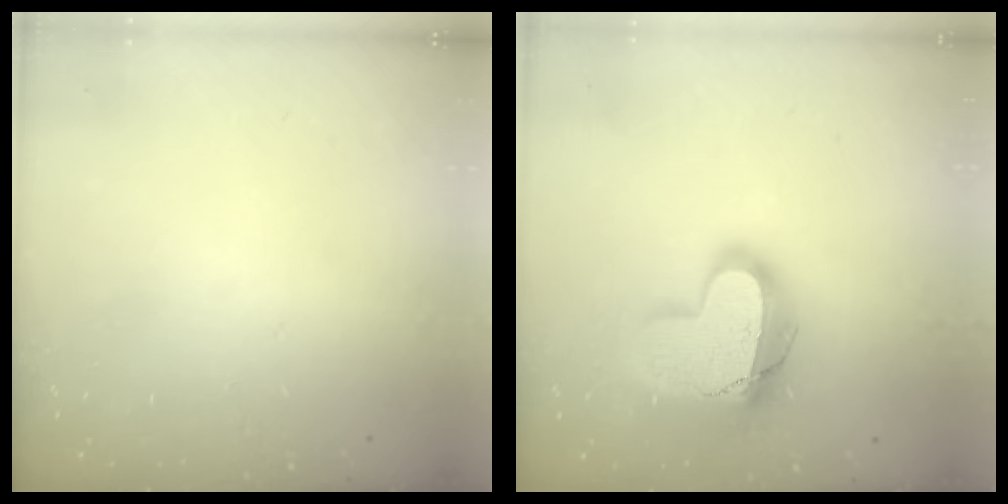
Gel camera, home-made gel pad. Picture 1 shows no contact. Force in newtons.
{"total": 20.3, "press": 20.3, "slide": 1.5}